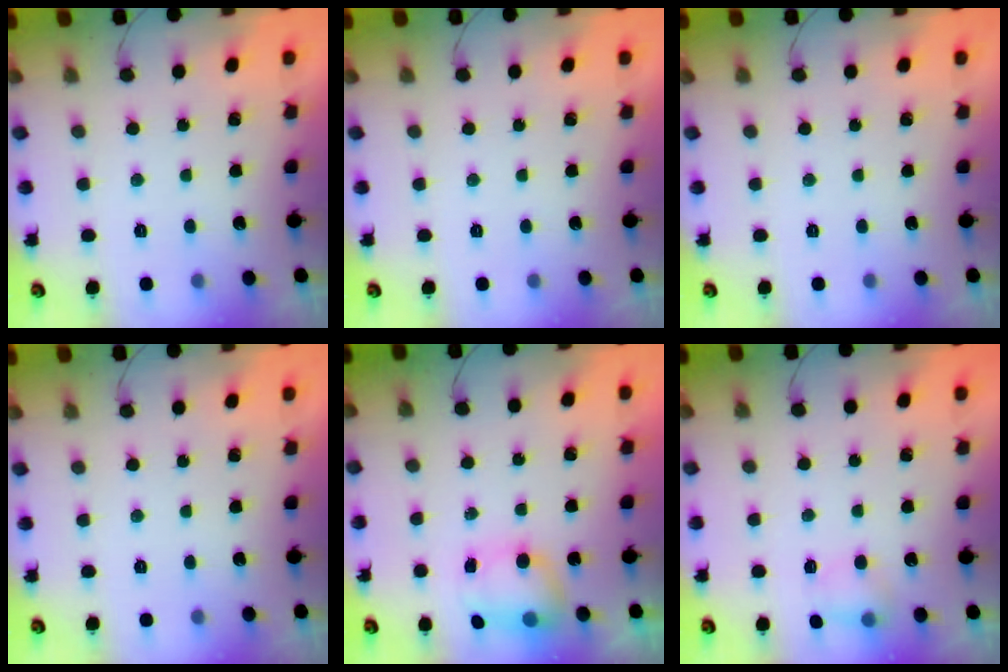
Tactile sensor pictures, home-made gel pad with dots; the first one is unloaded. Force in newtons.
{"total": 0.0}
{"total": 0.0}
{"total": 0.0}
{"total": 8.2, "press": 8.1, "slide": 1.4}
{"total": 5.7, "press": 5.5, "slide": 1.6}